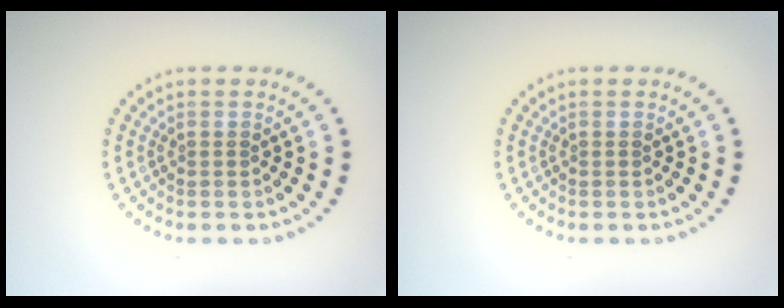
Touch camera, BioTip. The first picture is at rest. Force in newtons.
{"total": 0.0}